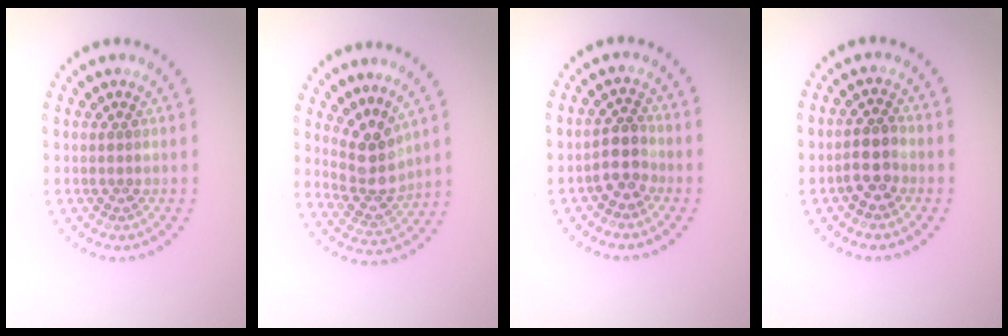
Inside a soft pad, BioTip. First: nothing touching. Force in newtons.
{"total": 3.6, "press": 3.0, "slide": 2.1}
{"total": 2.7, "press": 2.3, "slide": 1.5}
{"total": 2.5, "press": 2.4, "slide": 0.9}